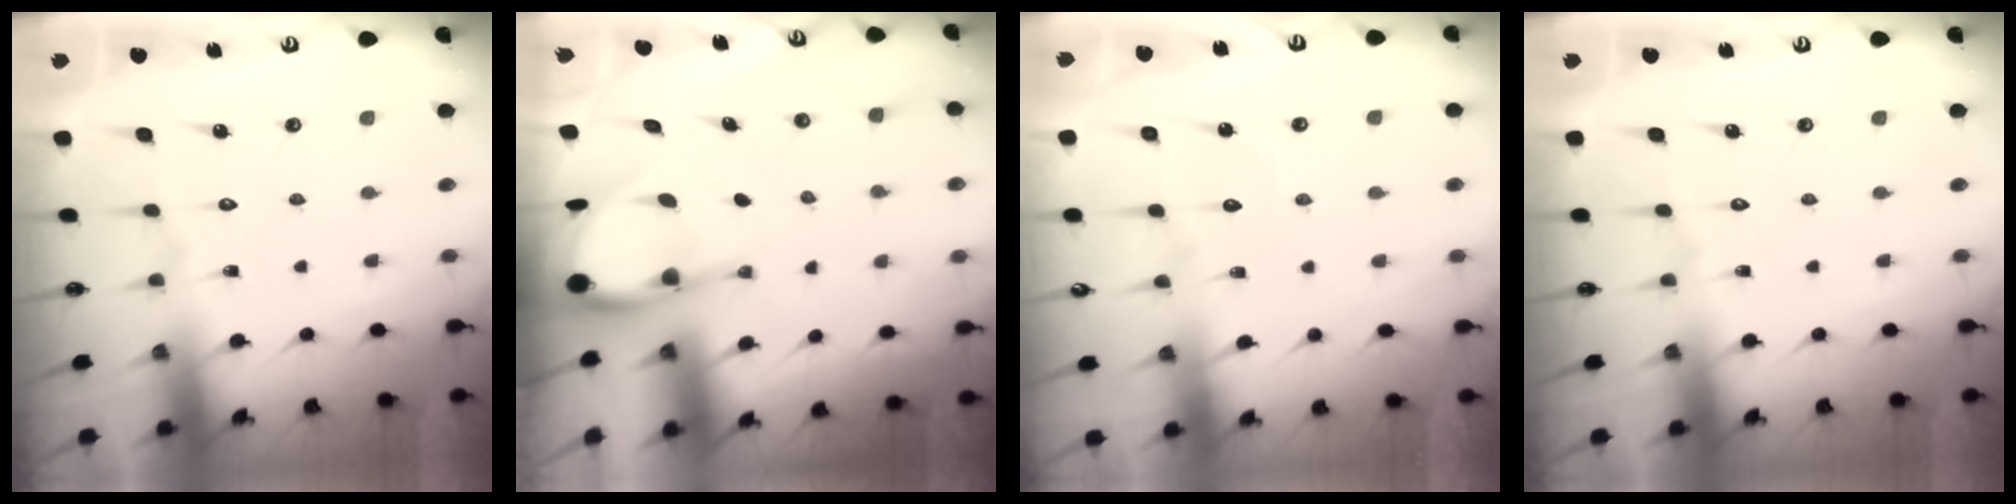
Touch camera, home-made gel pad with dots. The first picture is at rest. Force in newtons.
{"total": 5.3, "press": 5.3, "slide": 0.4}
{"total": 3.9, "press": 3.9, "slide": 0.3}
{"total": 0.0}